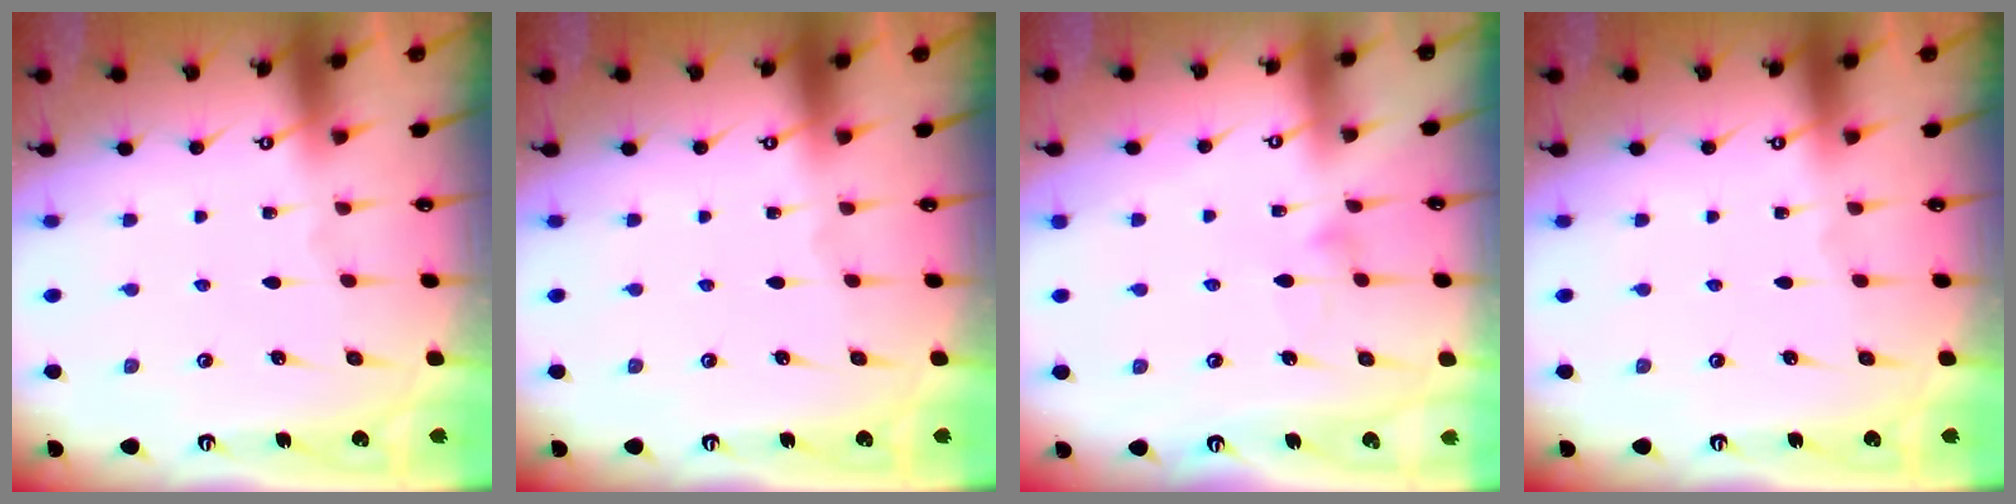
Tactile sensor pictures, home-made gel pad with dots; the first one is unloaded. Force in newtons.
{"total": 0.0}
{"total": 4.5, "press": 4.5, "slide": 0.3}
{"total": 0.0}